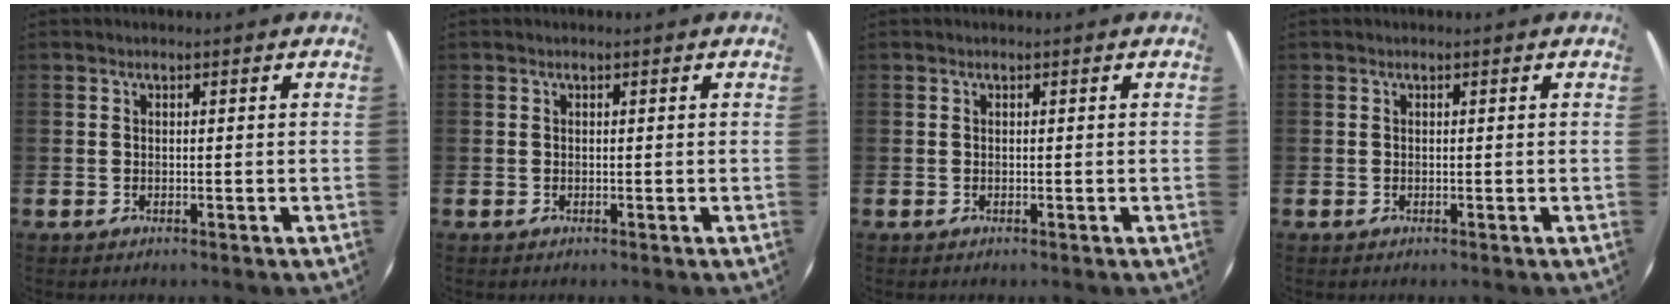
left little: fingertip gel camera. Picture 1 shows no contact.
{"total": 0.0}
{"total": 0.0}
{"total": 0.0}